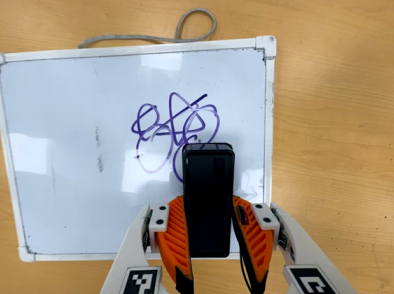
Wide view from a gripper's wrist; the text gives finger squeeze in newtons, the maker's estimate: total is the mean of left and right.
{"total": 4.2, "left": 2.9, "right": 5.4}